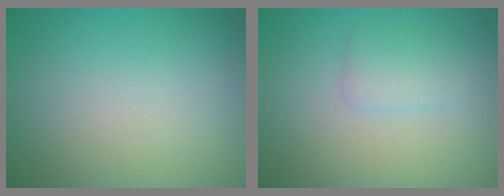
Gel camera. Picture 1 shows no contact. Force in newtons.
{"total": 1.6, "press": 1.6, "slide": 0.0}